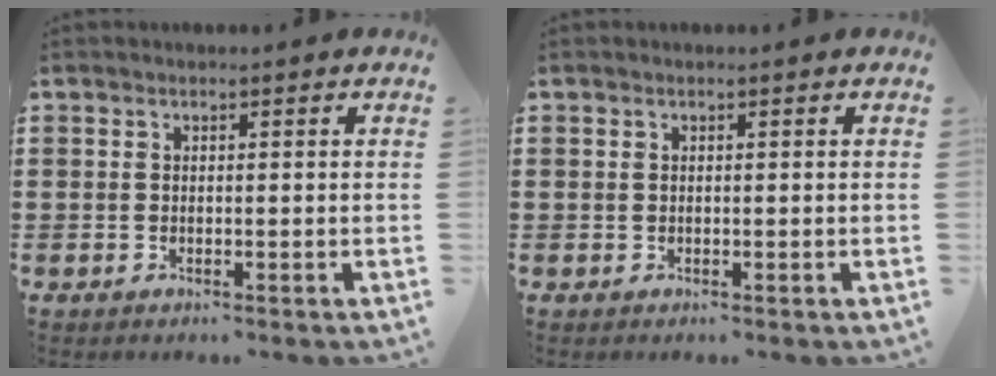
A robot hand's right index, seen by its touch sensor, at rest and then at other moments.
{"total": 0.0}